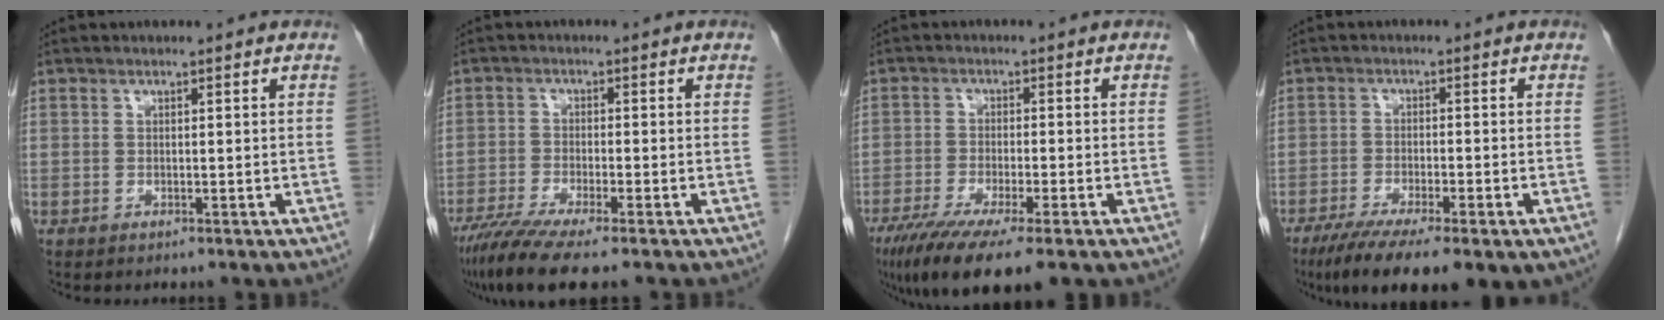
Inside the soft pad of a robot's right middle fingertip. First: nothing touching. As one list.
[{"total": 8.5, "force": [-6.4, 0.3, 5.5], "torque": [-0.094, -0.021, -0.108]}, {"total": 11.5, "force": [-7.5, 1.4, 8.6], "torque": [-0.141, -0.027, -0.120]}, {"total": 13.7, "force": [-8.9, 3.2, 9.9], "torque": [-0.147, -0.026, -0.136]}]